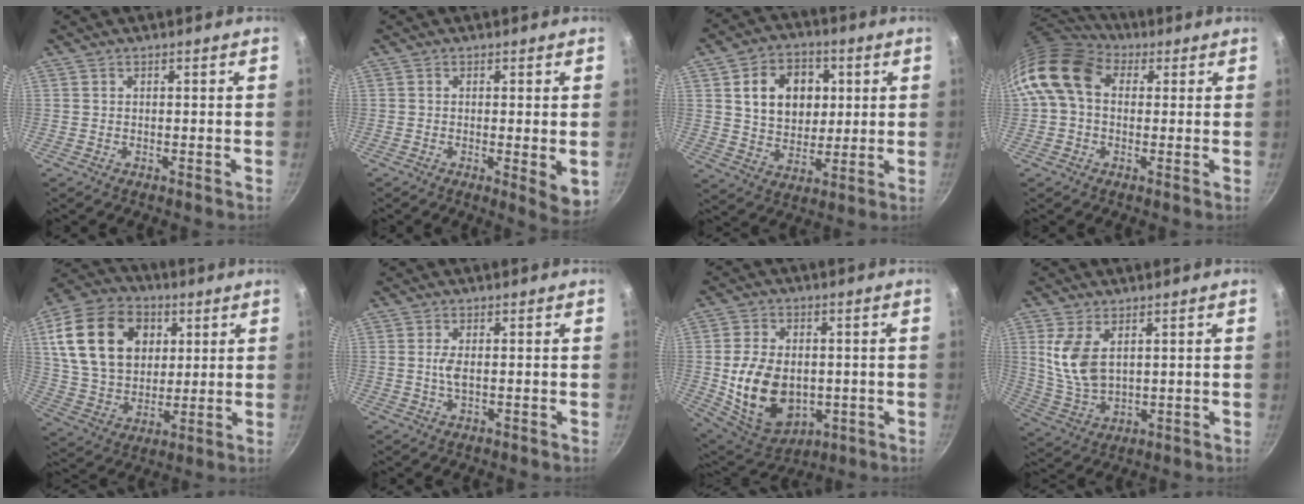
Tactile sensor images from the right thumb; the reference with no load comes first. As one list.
[{"total": 5.3, "force": [-0.5, 1.2, 5.1], "torque": [-0.069, -0.016, -0.007]}, {"total": 14.0, "force": [3.3, 10.8, 8.4], "torque": [-0.100, -0.001, 0.055]}, {"total": 12.5, "force": [2.6, 9.1, 8.0], "torque": [-0.135, 0.019, 0.027]}, {"total": 21.6, "force": [6.4, 15.8, 13.4], "torque": [-0.220, -0.002, 0.114]}, {"total": 2.4, "force": [0.1, 0.8, 2.2], "torque": [-0.051, -0.001, 0.002]}, {"total": 16.0, "force": [-1.4, 11.2, 11.4], "torque": [-0.187, -0.005, -0.002]}, {"total": 9.4, "force": [2.8, 5.4, 7.2], "torque": [-0.138, -0.023, 0.066]}]